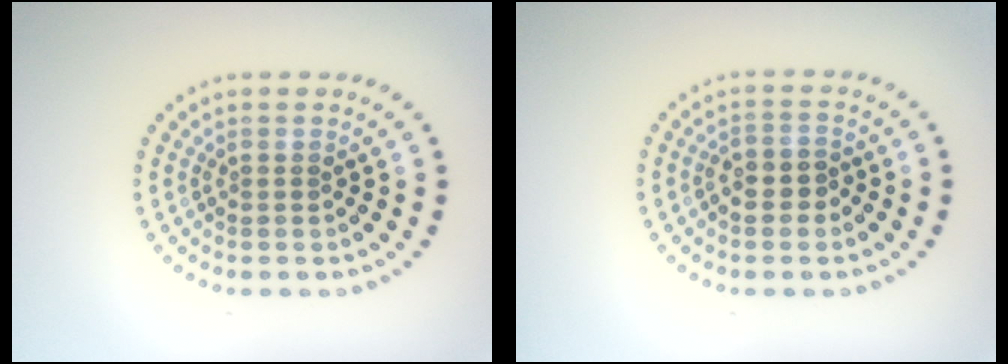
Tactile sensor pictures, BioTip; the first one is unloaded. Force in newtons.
{"total": 2.3, "press": 2.2, "slide": 0.9}